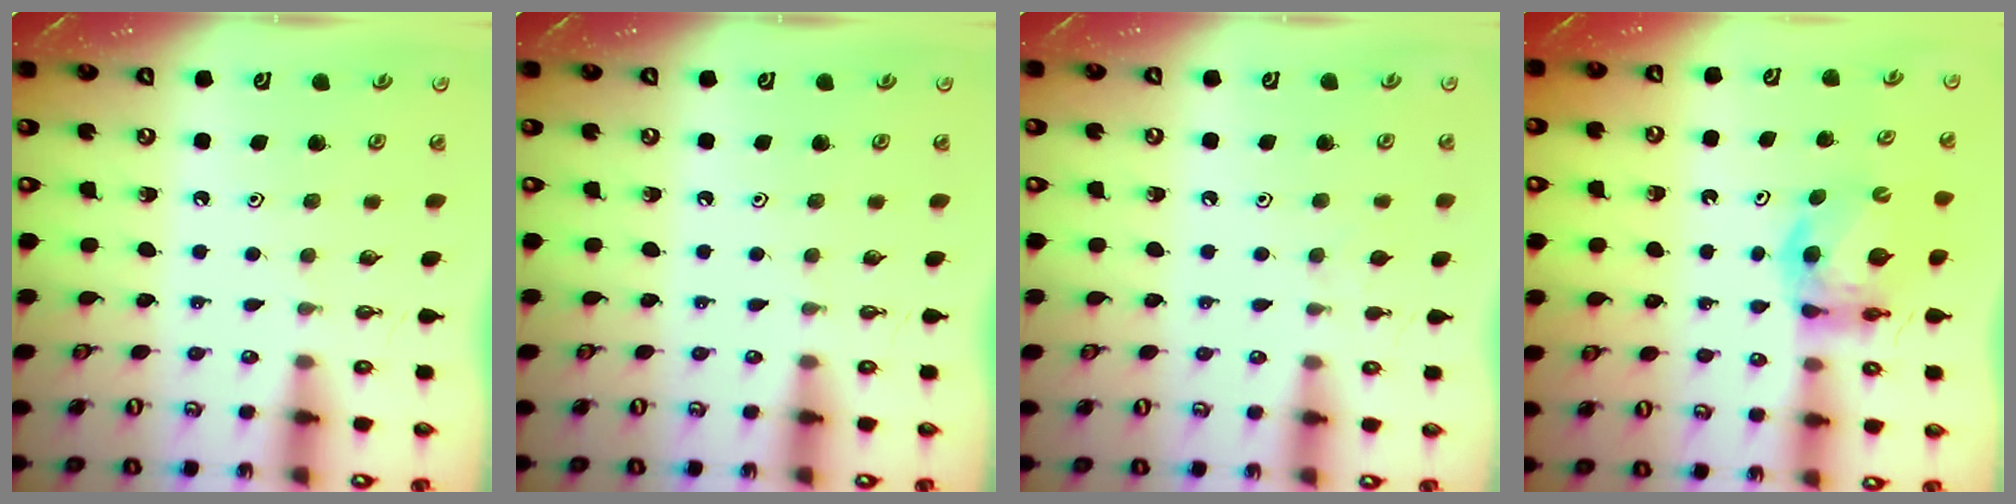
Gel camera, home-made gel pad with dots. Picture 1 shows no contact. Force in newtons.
{"total": 0.0}
{"total": 3.7, "press": 3.7, "slide": 0.7}
{"total": 8.1, "press": 8.1, "slide": 0.4}